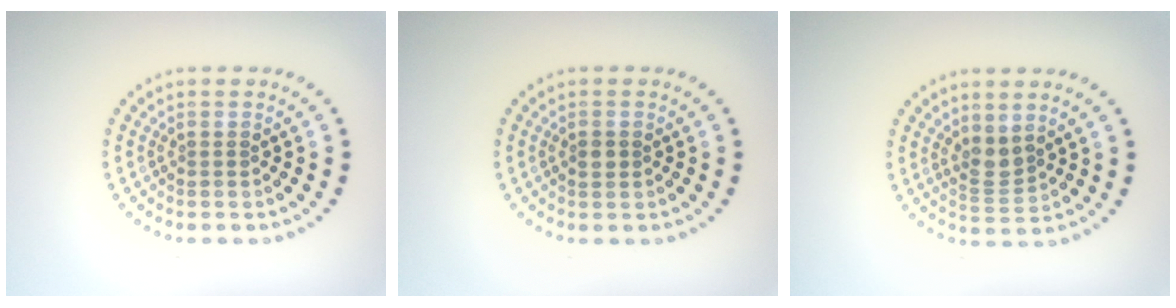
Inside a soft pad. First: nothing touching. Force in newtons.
{"total": 1.2, "press": 1.2, "slide": 0.1}
{"total": 2.2, "press": 1.8, "slide": 1.4}